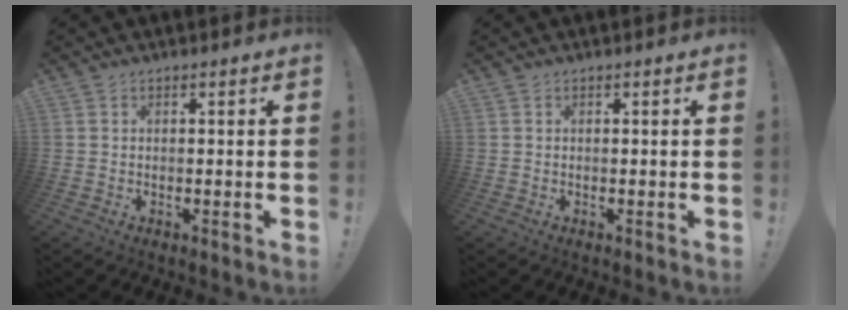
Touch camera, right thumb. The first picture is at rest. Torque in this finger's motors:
{"motor_torque": [-0.04, 0.04, 0.08, -0.08, 0.05]}